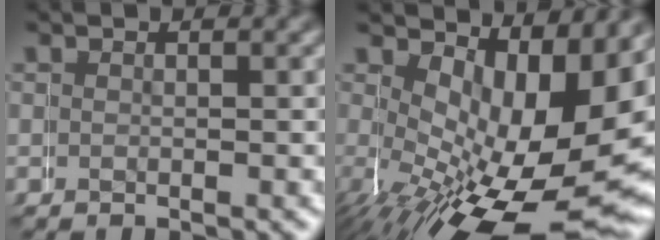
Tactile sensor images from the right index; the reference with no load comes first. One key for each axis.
{"total": 13.1, "fx": -1.7, "fy": 6.6, "fz": 11.2, "tx": -0.165, "ty": -0.045, "tz": -0.002}